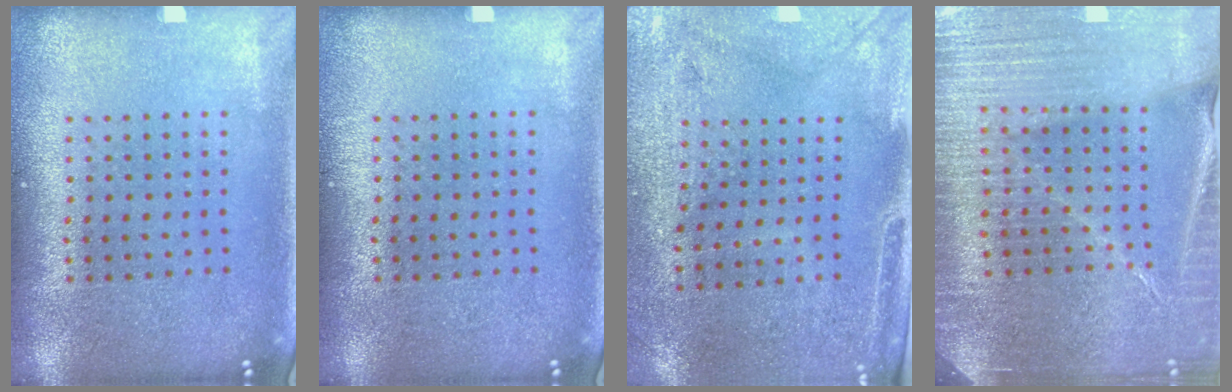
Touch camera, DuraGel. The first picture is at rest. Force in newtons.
{"total": 0.0}
{"total": 2.9, "press": 2.5, "slide": 1.6}
{"total": 4.4, "press": 4.1, "slide": 1.7}